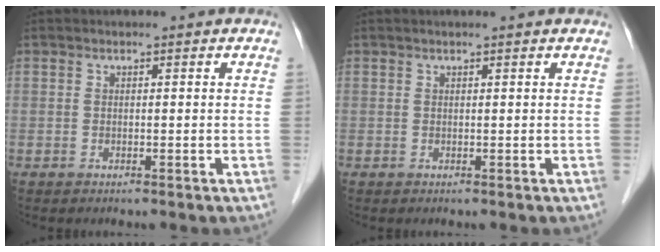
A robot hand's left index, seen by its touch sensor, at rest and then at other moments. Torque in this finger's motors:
{"motor_torque": [0.00, 0.07, -0.02, -0.01]}